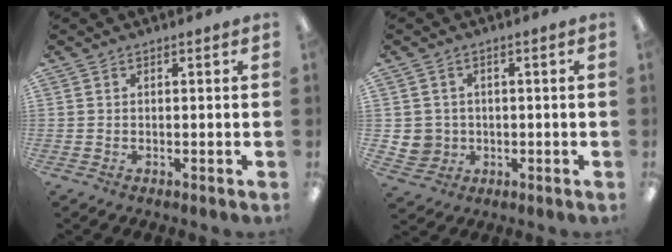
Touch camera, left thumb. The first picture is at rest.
{"total": 4.2, "force": [0.3, 4.2, 0.3], "torque": [-0.006, 0.006, 0.008]}